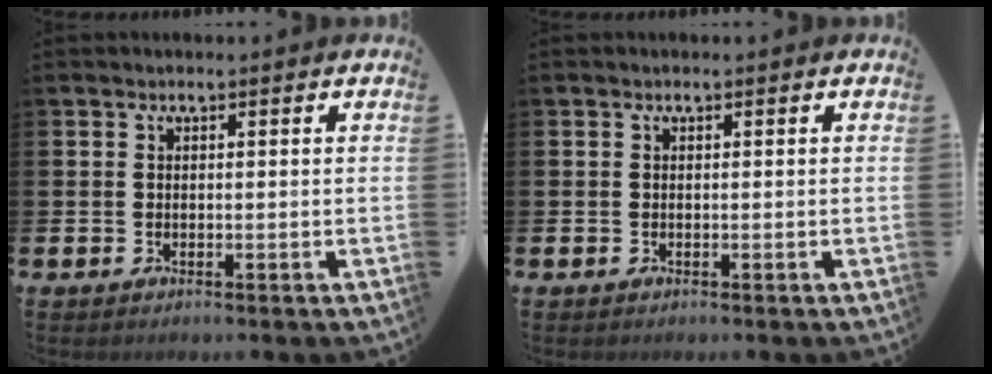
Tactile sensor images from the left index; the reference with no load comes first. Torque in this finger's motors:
{"motor_torque": [0.00, 0.00, 0.00, 0.00]}